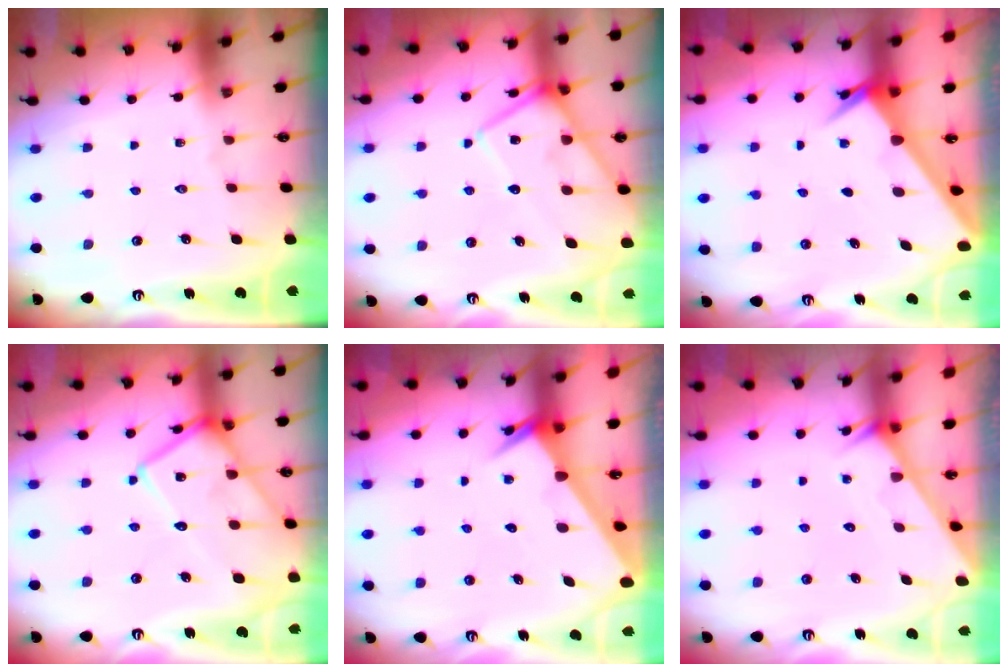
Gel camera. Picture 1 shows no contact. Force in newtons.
{"total": 14.2, "press": 14.1, "slide": 1.2}
{"total": 2.4, "press": 2.4, "slide": 0.3}
{"total": 17.9, "press": 17.9, "slide": 1.7}
{"total": 3.0, "press": 3.0, "slide": 0.1}
{"total": 1.8, "press": 1.8, "slide": 0.1}